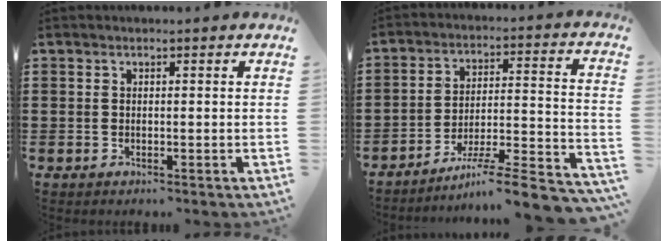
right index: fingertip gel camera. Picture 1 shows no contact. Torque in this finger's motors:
{"motor_torque": [1.37, 0.77, 0.21, 0.01]}